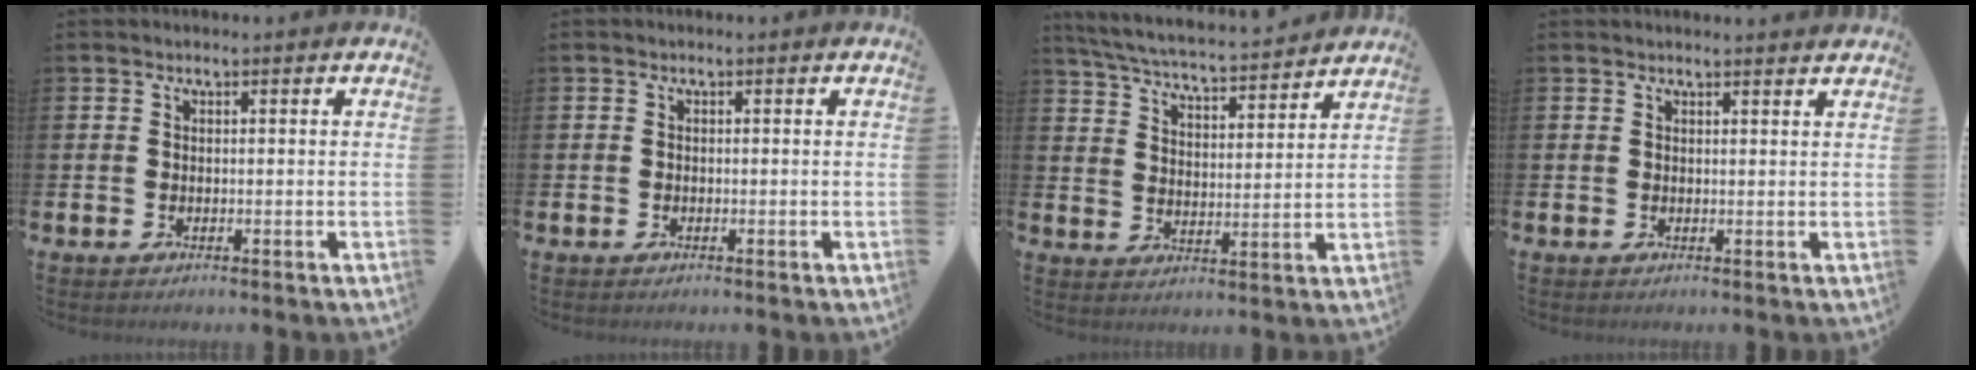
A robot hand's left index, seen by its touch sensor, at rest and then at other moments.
{"total": 0.0}
{"total": 5.6, "force": [5.4, 0.2, 1.3], "torque": [-0.046, -0.044, 0.091]}
{"total": 1.0, "force": [1.0, -0.1, 0.1], "torque": [0.012, -0.009, 0.016]}